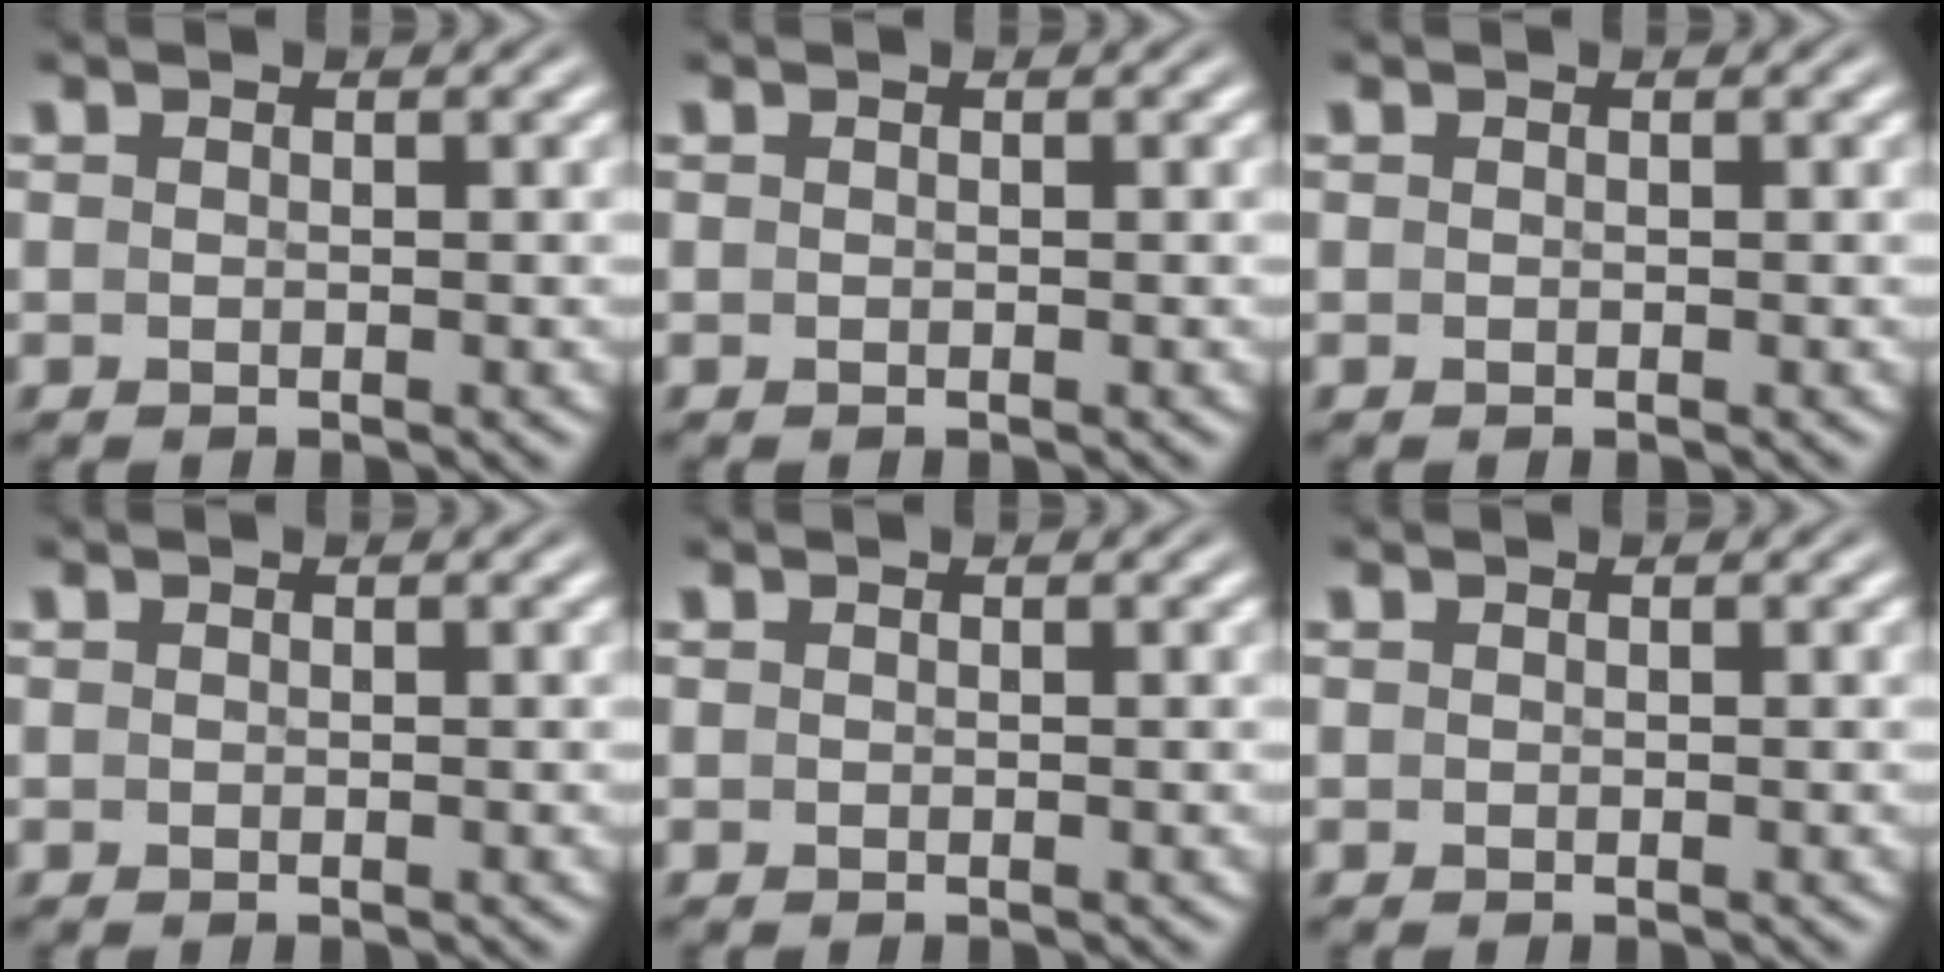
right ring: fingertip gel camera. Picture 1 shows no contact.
{"total": 0.0}
{"total": 0.0}
{"total": 0.0}
{"total": 0.0}
{"total": 0.0}